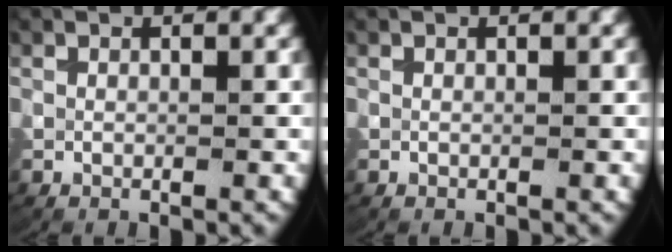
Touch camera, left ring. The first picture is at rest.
{"total": 0.0}